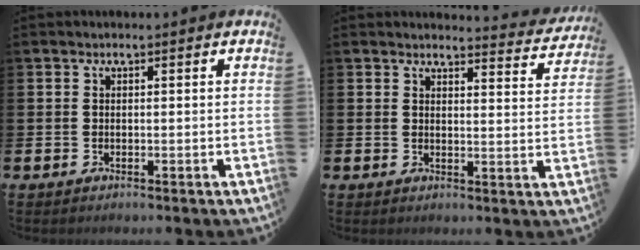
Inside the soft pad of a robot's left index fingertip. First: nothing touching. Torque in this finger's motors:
{"motor_torque": [1.00, -1.13, 0.08, 0.00]}